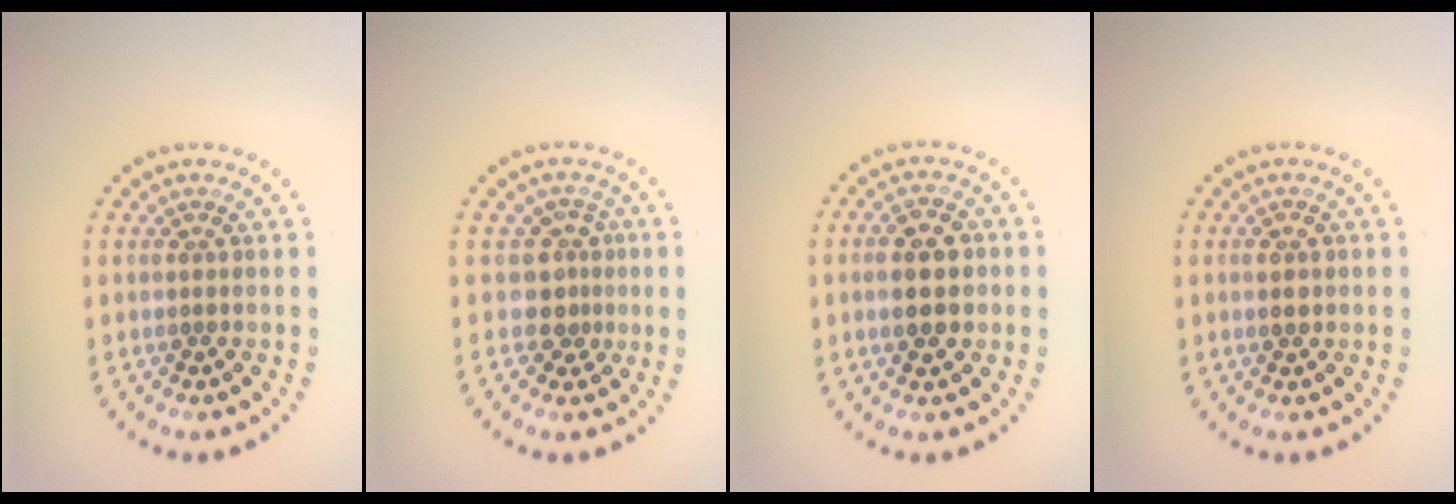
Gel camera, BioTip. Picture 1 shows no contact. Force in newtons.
{"total": 2.6, "press": 1.9, "slide": 1.7}
{"total": 4.6, "press": 4.6, "slide": 0.1}
{"total": 1.7, "press": 1.7, "slide": 0.1}